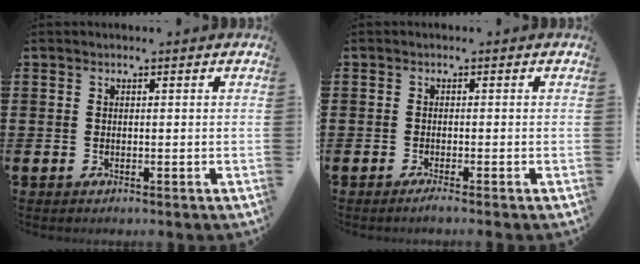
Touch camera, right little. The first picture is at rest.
{"total": 1.2, "force": [-0.8, 0.0, 0.8], "torque": [-0.012, -0.003, -0.016]}